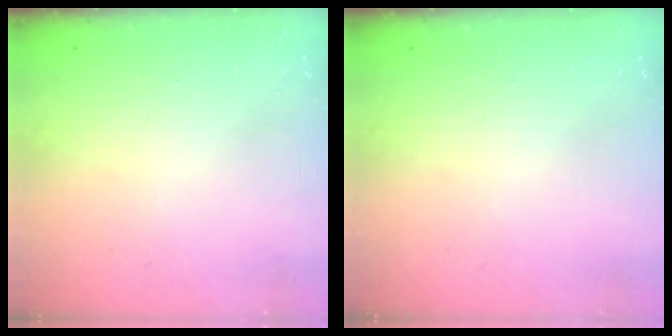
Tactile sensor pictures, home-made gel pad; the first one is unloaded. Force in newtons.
{"total": 0.0}